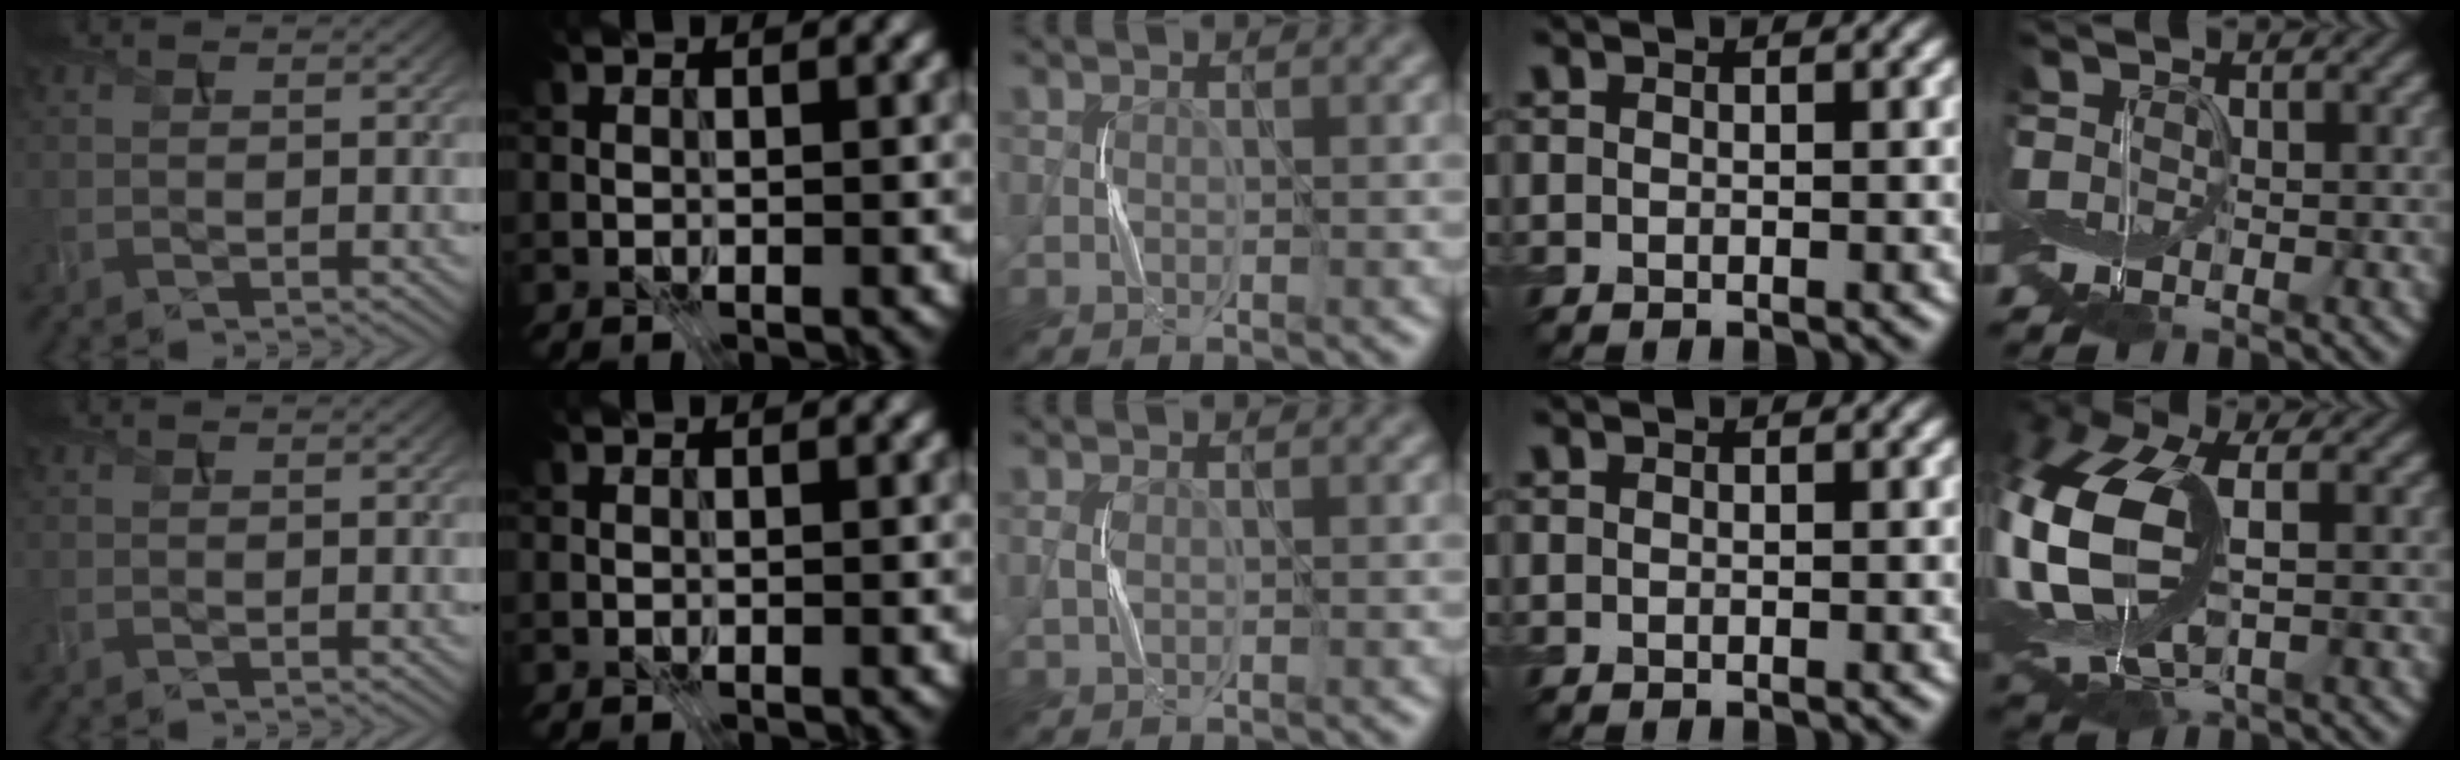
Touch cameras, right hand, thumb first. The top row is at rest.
{"middle": {"total": 0.6, "force": [0.2, 0.2, 0.5], "torque": [-0.015, 0.004, 0.005]}, "little": {"total": 11.2, "force": [0.5, 6.1, 9.4], "torque": [-0.239, -0.007, 0.008]}}